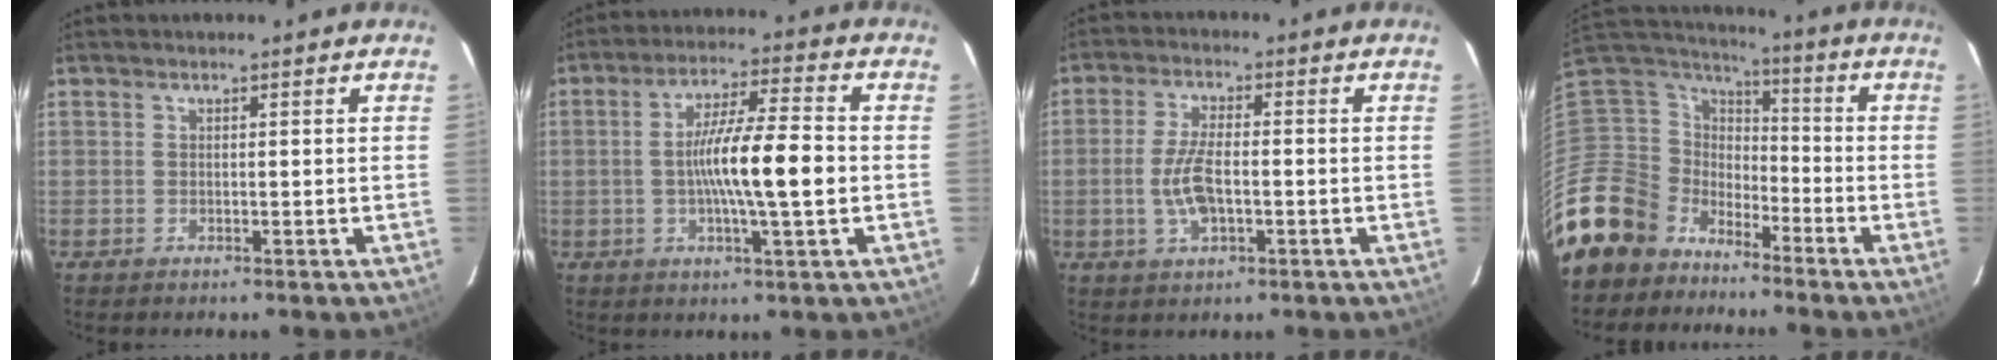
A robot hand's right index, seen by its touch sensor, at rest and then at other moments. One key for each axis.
{"total": 11.4, "fx": -1.3, "fy": 0.9, "fz": 11.3, "tx": -0.196, "ty": 0.001, "tz": -0.024}
{"total": 7.0, "fx": -1.5, "fy": 2.6, "fz": 6.4, "tx": -0.133, "ty": 0.000, "tz": -0.027}
{"total": 13.6, "fx": -9.9, "fy": 9.3, "fz": 1.3, "tx": -0.067, "ty": 0.030, "tz": -0.192}